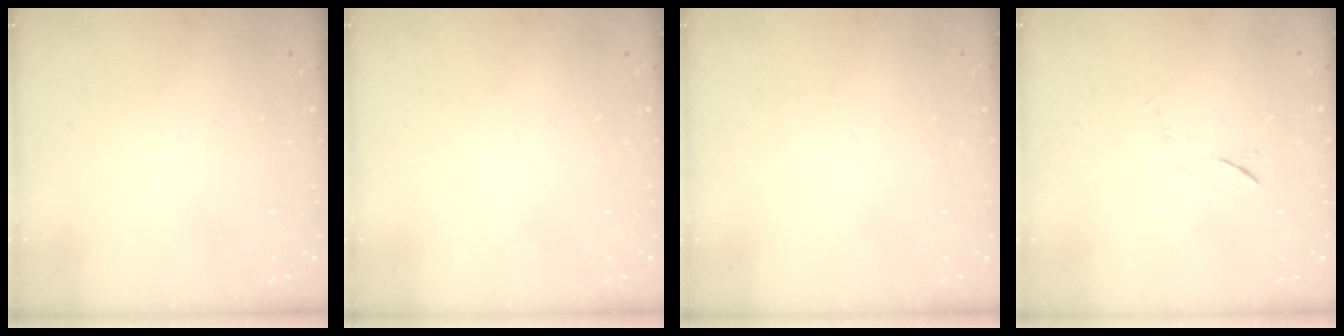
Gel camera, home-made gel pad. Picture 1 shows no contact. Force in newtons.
{"total": 0.0}
{"total": 0.0}
{"total": 6.1, "press": 6.0, "slide": 0.9}